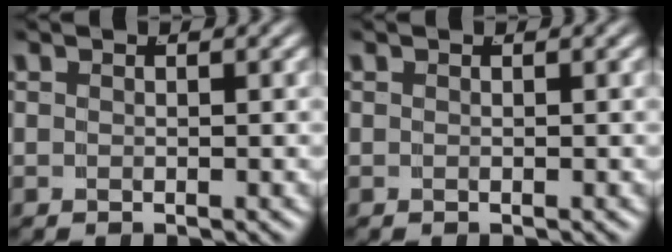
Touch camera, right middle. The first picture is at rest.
{"total": 0.0}